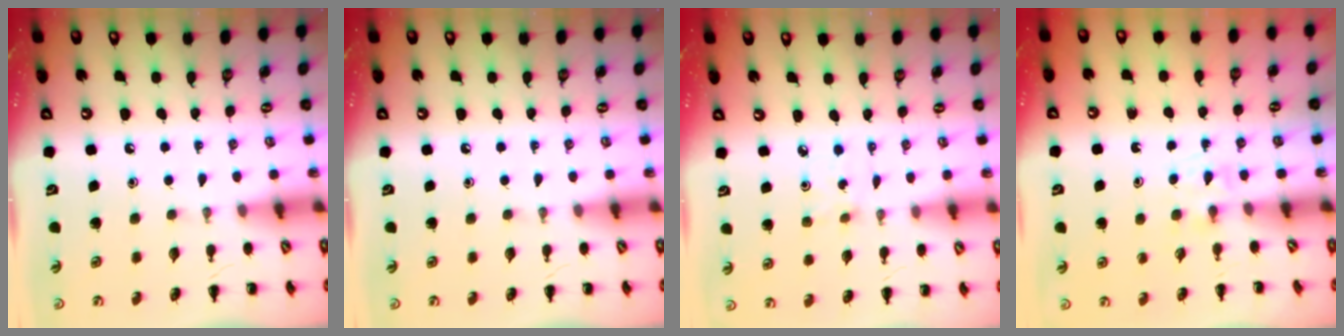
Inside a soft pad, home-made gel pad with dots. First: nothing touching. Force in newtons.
{"total": 0.0}
{"total": 1.2, "press": 1.1, "slide": 0.4}
{"total": 2.8, "press": 2.5, "slide": 1.1}